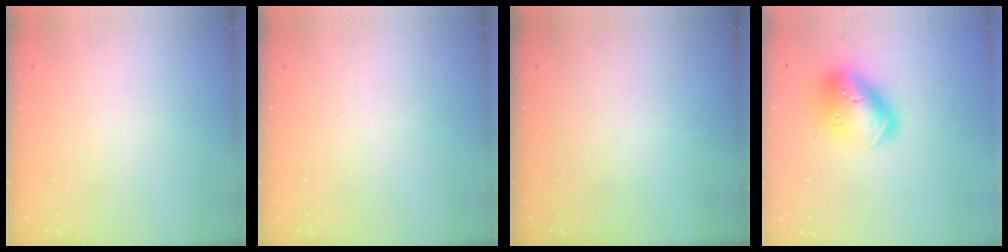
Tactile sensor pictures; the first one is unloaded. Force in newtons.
{"total": 0.0}
{"total": 0.0}
{"total": 17.5, "press": 17.3, "slide": 2.8}